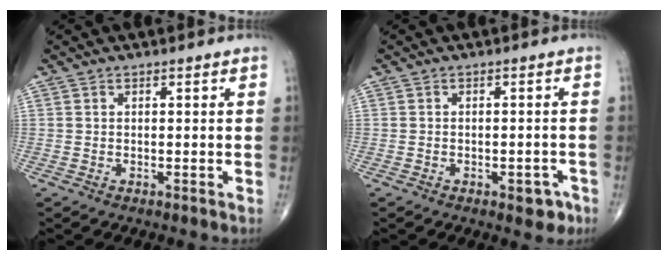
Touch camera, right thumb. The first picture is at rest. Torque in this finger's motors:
{"motor_torque": [0.68, 0.26, 0.15, -0.63, 0.12]}